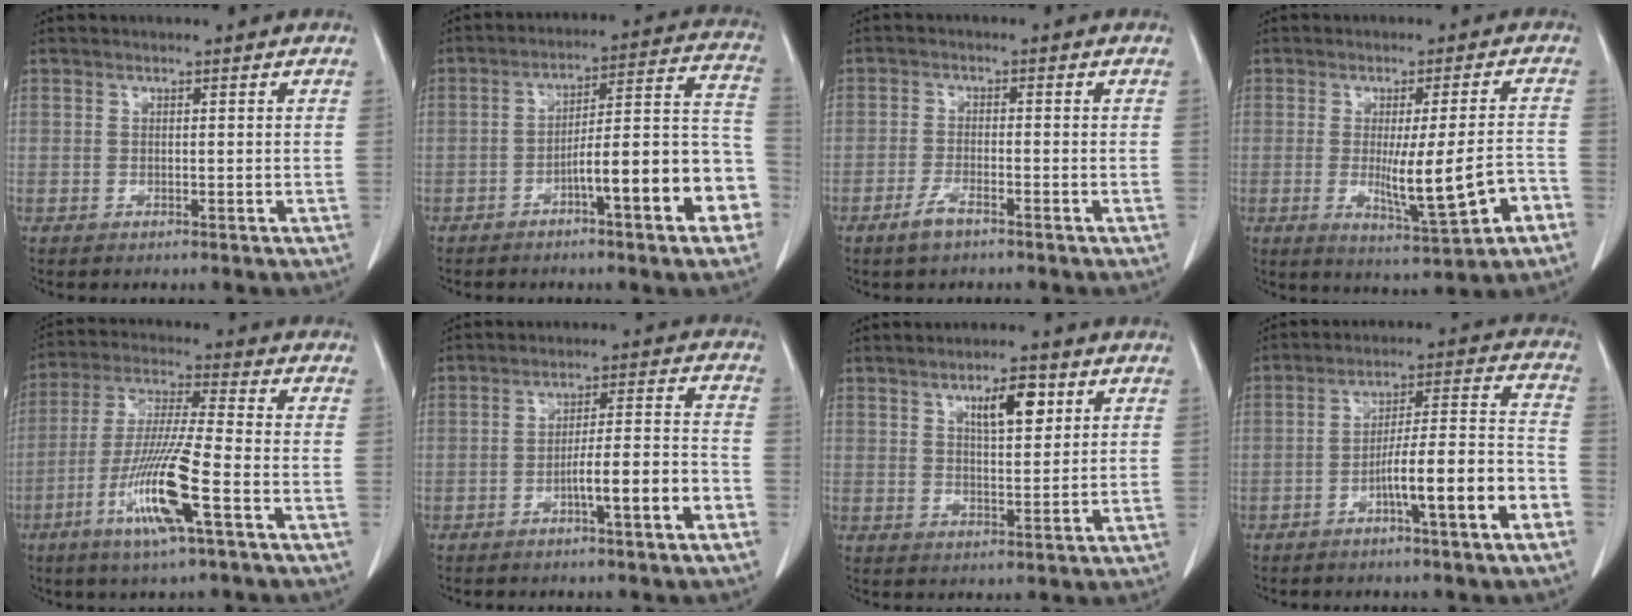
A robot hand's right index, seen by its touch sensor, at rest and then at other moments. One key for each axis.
{"total": 14.9, "fx": -6.1, "fy": 2.1, "fz": 13.5, "tx": -0.168, "ty": 0.040, "tz": -0.084}
{"total": 3.2, "fx": -2.3, "fy": 0.7, "fz": 2.1, "tx": -0.050, "ty": -0.002, "tz": -0.043}
{"total": 11.2, "fx": -3.3, "fy": 0.4, "fz": 10.7, "tx": -0.162, "ty": -0.017, "tz": -0.039}
{"total": 13.1, "fx": -5.5, "fy": -0.1, "fz": 11.9, "tx": -0.243, "ty": -0.018, "tz": -0.105}
{"total": 8.6, "fx": -3.9, "fy": 0.3, "fz": 7.6, "tx": -0.119, "ty": 0.017, "tz": -0.058}
{"total": 6.2, "fx": 2.9, "fy": 1.8, "fz": 5.2, "tx": -0.086, "ty": 0.003, "tz": 0.049}
{"total": 12.1, "fx": -5.4, "fy": 0.4, "fz": 10.8, "tx": -0.167, "ty": 0.020, "tz": -0.083}